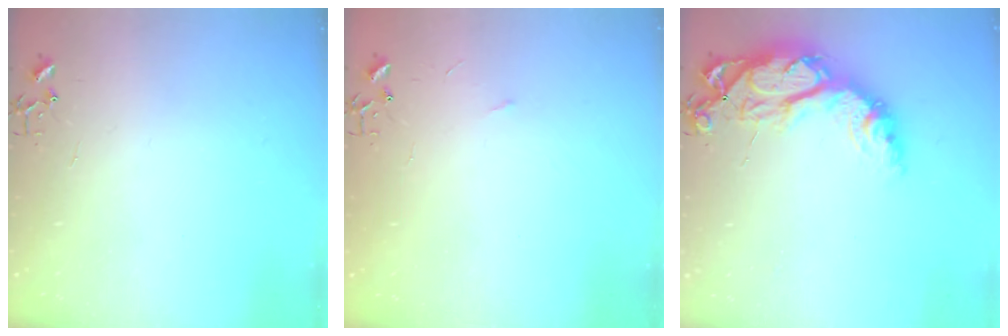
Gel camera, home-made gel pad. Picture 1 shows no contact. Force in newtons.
{"total": 2.6, "press": 2.6, "slide": 0.4}
{"total": 18.0, "press": 17.9, "slide": 1.7}